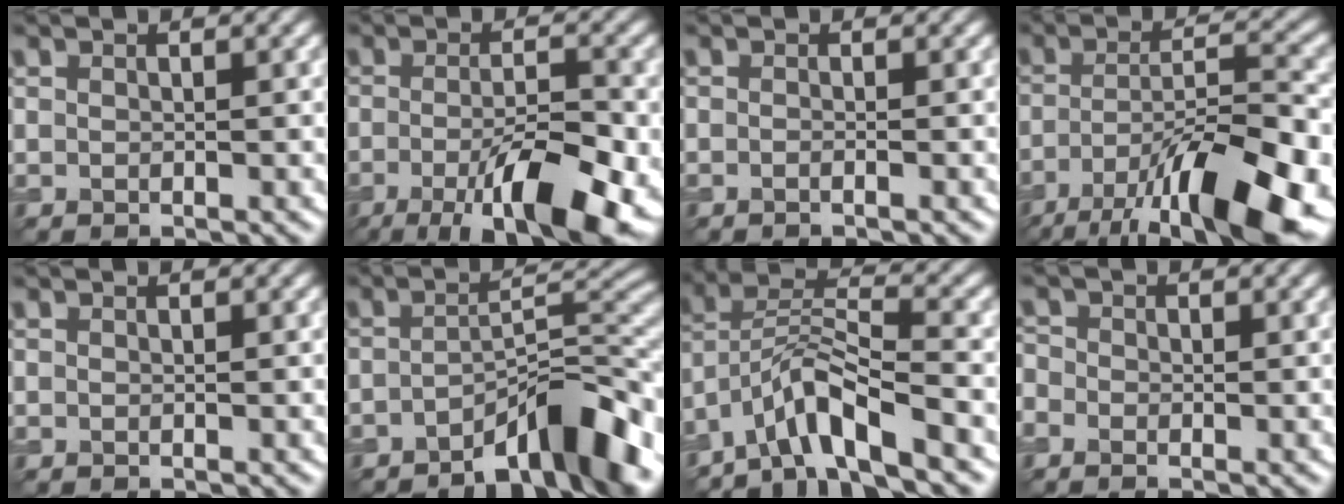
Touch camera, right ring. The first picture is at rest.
{"total": 10.4, "force": [-4.6, 2.7, 8.9], "torque": [-0.144, -0.010, -0.065]}
{"total": 0.8, "force": [-0.4, 0.3, 0.6], "torque": [0.000, -0.001, -0.014]}
{"total": 13.4, "force": [-8.1, 3.8, 10.0], "torque": [-0.182, 0.004, -0.126]}
{"total": 0.0}
{"total": 7.7, "force": [-5.2, 1.8, 5.5], "torque": [-0.076, 0.018, -0.082]}
{"total": 6.9, "force": [-5.1, 1.4, 4.4], "torque": [-0.077, 0.017, -0.095]}
{"total": 1.3, "force": [-1.1, 0.6, 0.3], "torque": [-0.018, 0.008, -0.021]}